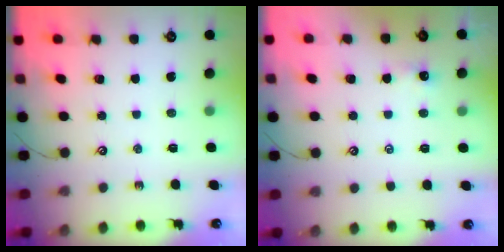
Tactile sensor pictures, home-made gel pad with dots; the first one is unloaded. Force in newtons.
{"total": 1.6, "press": 1.6, "slide": 0.2}